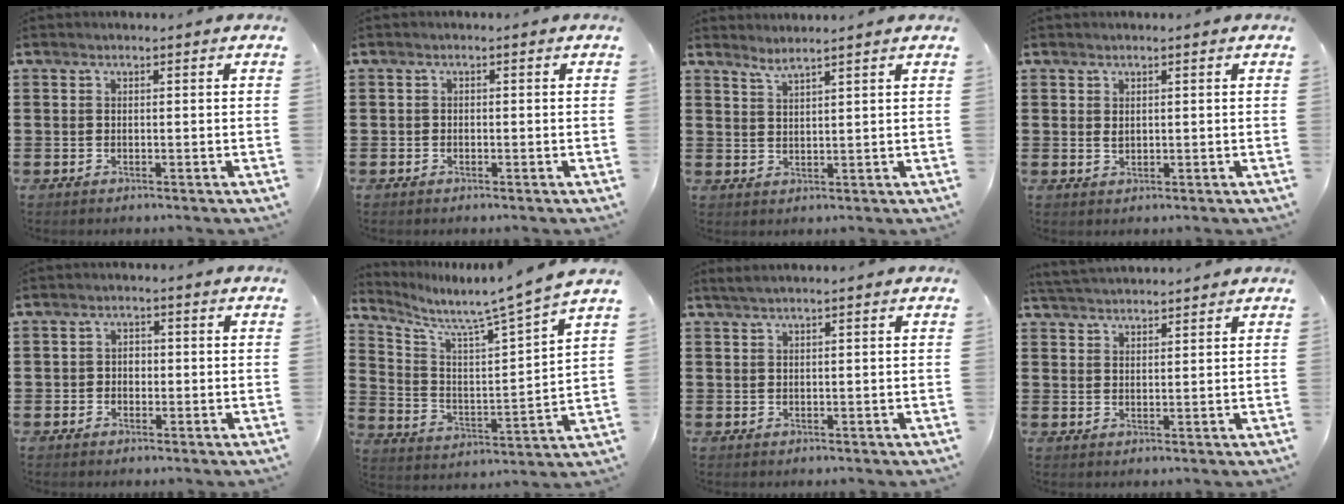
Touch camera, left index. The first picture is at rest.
{"total": 0.7, "force": [-0.5, 0.5, 0.1], "torque": [-0.004, 0.000, -0.012]}
{"total": 2.4, "force": [2.2, -0.4, 0.8], "torque": [-0.021, -0.005, 0.041]}
{"total": 1.1, "force": [0.4, 0.7, 0.7], "torque": [-0.016, 0.005, 0.006]}
{"total": 1.7, "force": [-0.5, 1.5, 0.7], "torque": [-0.017, 0.005, -0.014]}
{"total": 5.4, "force": [4.9, -0.8, 2.1], "torque": [-0.068, -0.052, 0.070]}
{"total": 1.2, "force": [0.7, -0.3, 1.0], "torque": [-0.018, -0.002, 0.013]}
{"total": 2.8, "force": [2.8, 0.0, 0.2], "torque": [-0.014, -0.006, 0.054]}